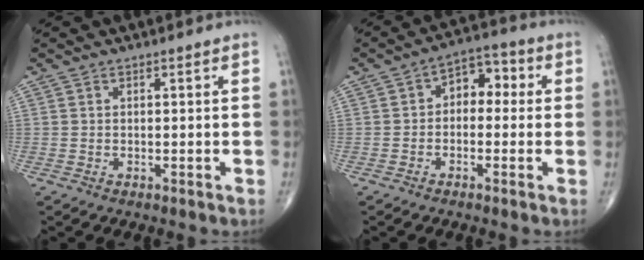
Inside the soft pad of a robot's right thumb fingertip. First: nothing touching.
{"total": 6.7, "force": [0.2, 4.7, 4.9], "torque": [-0.037, 0.029, -0.012]}